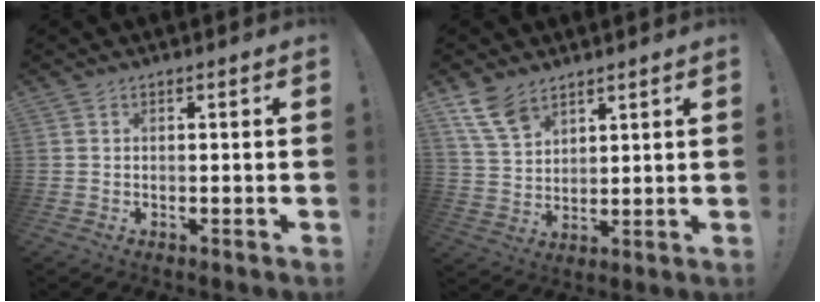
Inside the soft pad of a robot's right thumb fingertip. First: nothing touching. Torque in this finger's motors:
{"motor_torque": [0.41, 0.62, 0.72, 0.27, -0.01]}